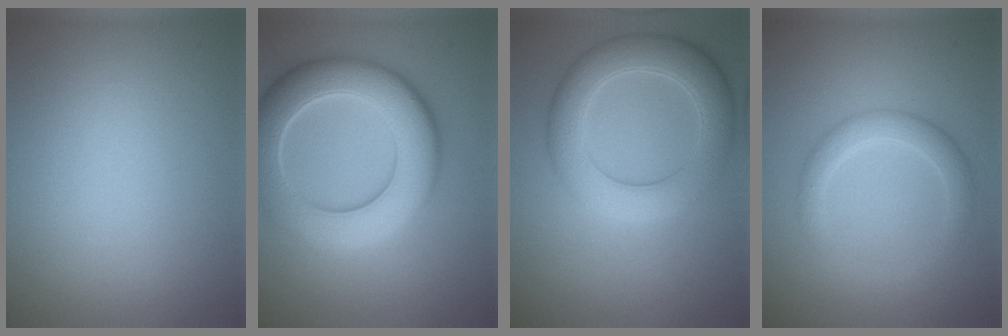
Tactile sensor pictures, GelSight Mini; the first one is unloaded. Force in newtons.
{"total": 9.3, "press": 9.3, "slide": 0.8}
{"total": 6.1, "press": 6.1, "slide": 0.2}
{"total": 2.8, "press": 2.8, "slide": 0.3}